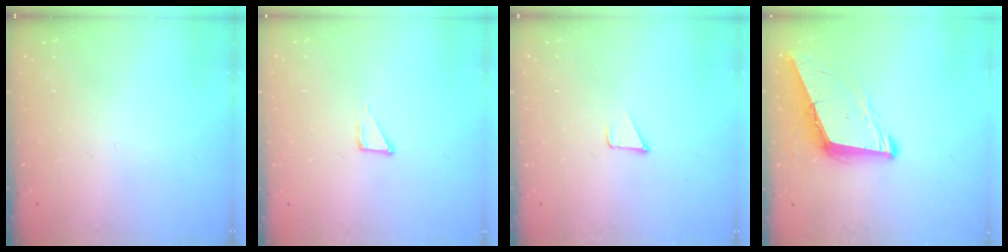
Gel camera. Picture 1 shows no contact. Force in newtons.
{"total": 2.3, "press": 2.3, "slide": 0.1}
{"total": 1.8, "press": 1.7, "slide": 0.1}
{"total": 8.9, "press": 8.0, "slide": 3.7}